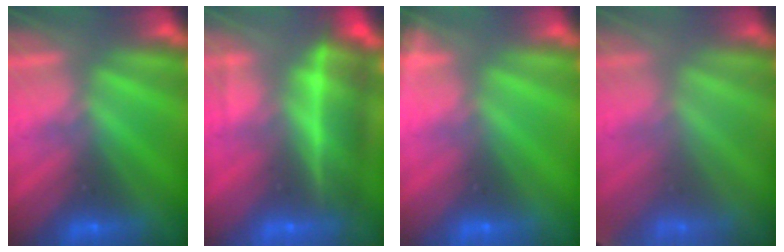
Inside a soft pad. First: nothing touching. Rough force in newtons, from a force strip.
{"total": 7.6}
{"total": 1.1}
{"total": 1.4}